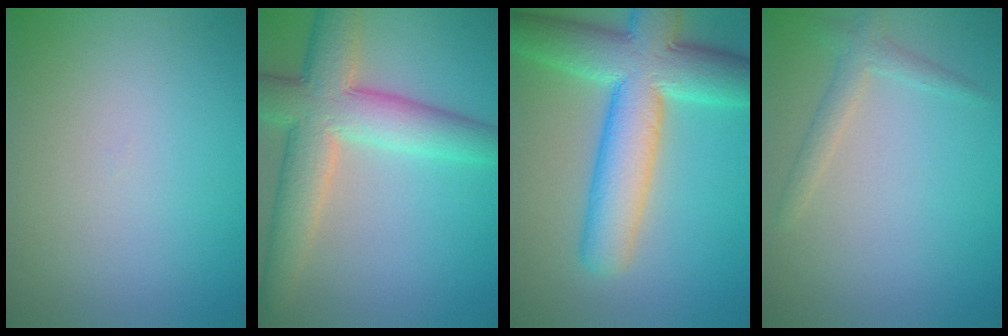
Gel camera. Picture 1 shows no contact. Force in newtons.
{"total": 8.0, "press": 8.0, "slide": 0.4}
{"total": 10.5, "press": 10.4, "slide": 0.5}
{"total": 1.8, "press": 1.8, "slide": 0.1}